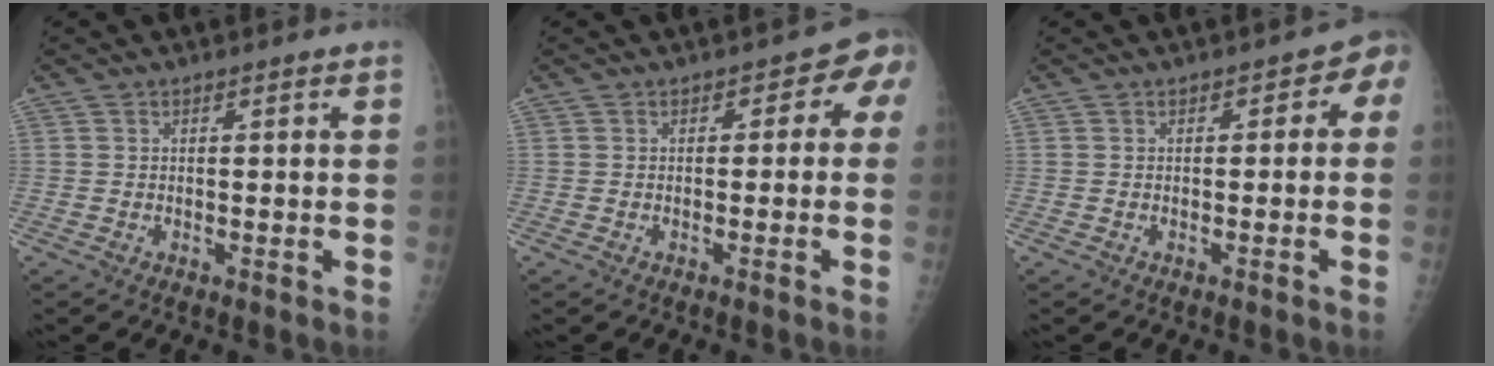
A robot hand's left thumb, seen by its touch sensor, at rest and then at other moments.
{"total": 3.6, "force": [-0.4, 2.8, 2.3], "torque": [0.009, 0.016, -0.016]}
{"total": 3.1, "force": [-0.7, 2.3, 1.9], "torque": [0.006, 0.019, -0.017]}